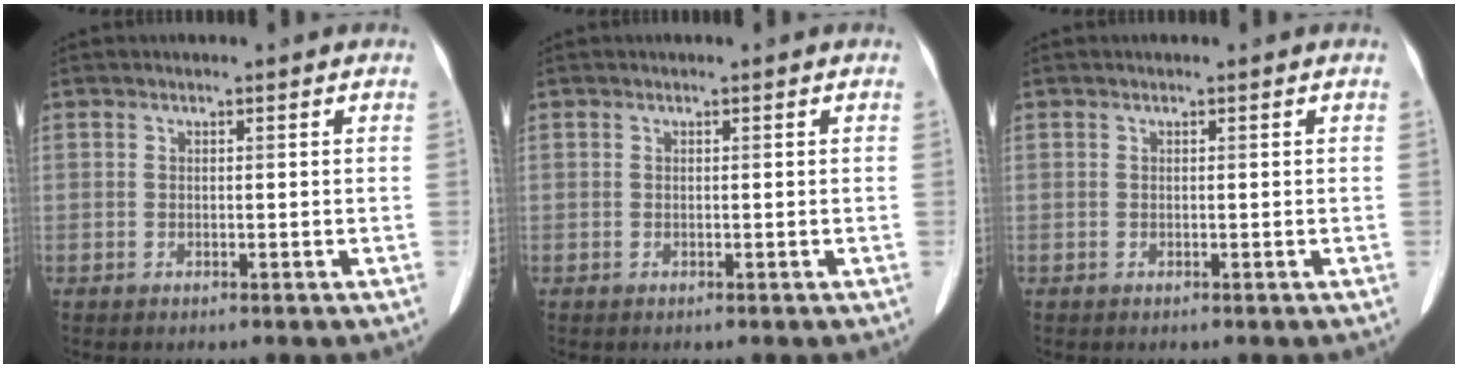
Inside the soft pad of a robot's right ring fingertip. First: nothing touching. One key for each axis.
{"total": 0.0}
{"total": 0.0}